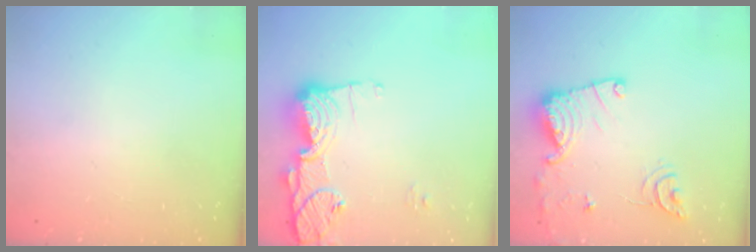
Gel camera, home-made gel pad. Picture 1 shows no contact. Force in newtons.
{"total": 14.2, "press": 14.2, "slide": 1.5}
{"total": 14.7, "press": 14.7, "slide": 0.7}